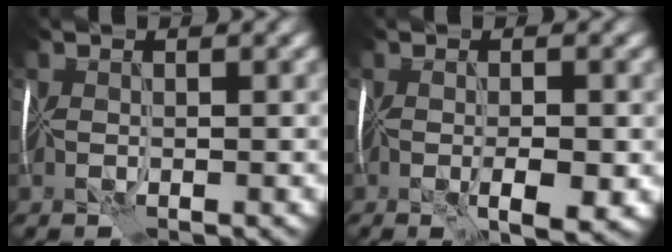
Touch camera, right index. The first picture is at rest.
{"total": 3.2, "force": [-0.8, 0.6, 3.0], "torque": [-0.055, -0.007, -0.014]}